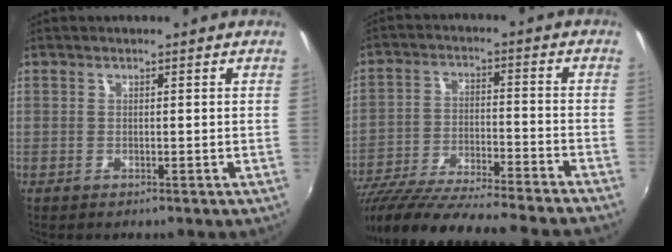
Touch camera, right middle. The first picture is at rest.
{"total": 24.0, "force": [-21.2, 0.9, 11.2], "torque": [-0.205, -0.053, -0.333]}